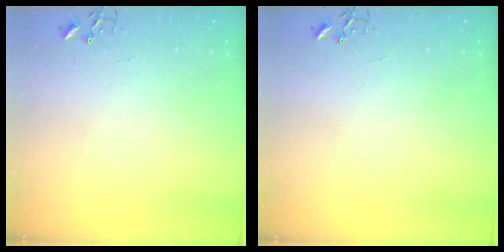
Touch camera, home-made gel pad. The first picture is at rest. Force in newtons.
{"total": 0.0}